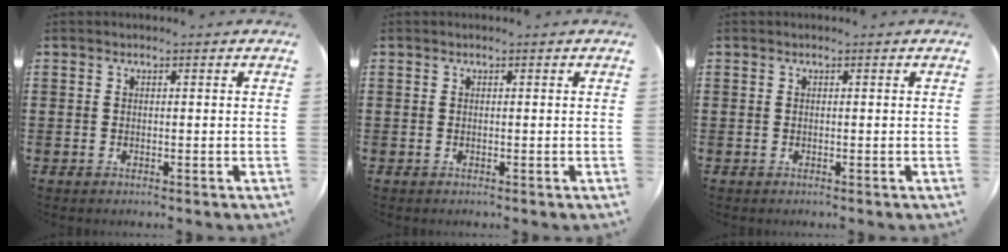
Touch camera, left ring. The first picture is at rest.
{"total": 0.0}
{"total": 0.0}